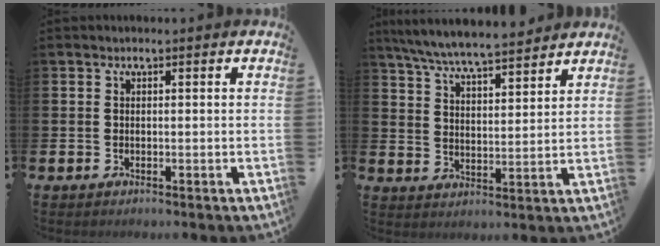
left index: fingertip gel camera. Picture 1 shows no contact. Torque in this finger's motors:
{"motor_torque": [1.04, -1.10, 0.70, 0.21]}